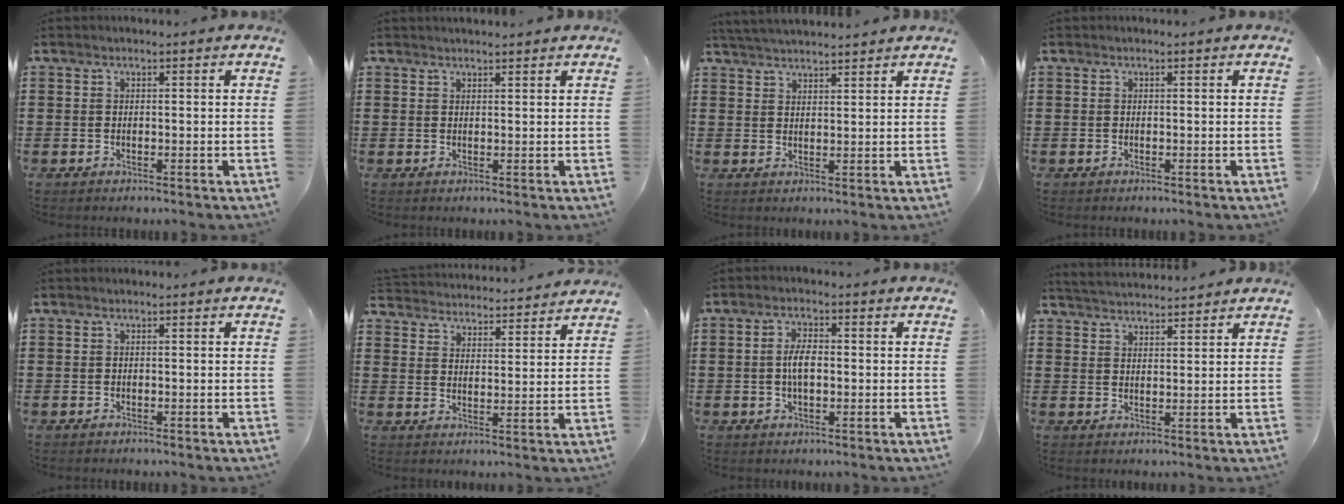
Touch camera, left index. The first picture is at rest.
{"total": 1.1, "force": [1.1, 0.1, 0.1], "torque": [-0.004, 0.000, 0.022]}
{"total": 3.1, "force": [3.1, -0.2, 0.4], "torque": [-0.018, -0.007, 0.057]}
{"total": 0.0}
{"total": 0.0}
{"total": 4.0, "force": [4.0, -0.2, -0.3], "torque": [-0.015, -0.031, 0.068]}
{"total": 4.0, "force": [-0.1, 1.7, 3.6], "torque": [-0.078, 0.002, -0.005]}
{"total": 3.0, "force": [3.0, -0.2, -0.1], "torque": [-0.009, -0.010, 0.055]}